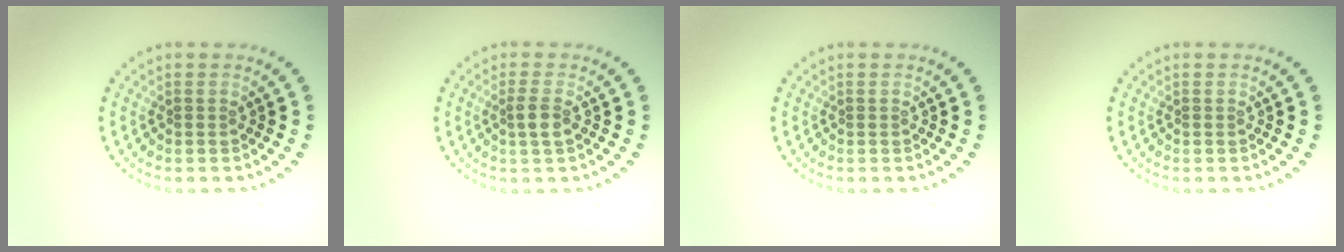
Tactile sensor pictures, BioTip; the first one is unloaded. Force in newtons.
{"total": 1.8, "press": 1.5, "slide": 0.9}
{"total": 0.0}
{"total": 0.0}